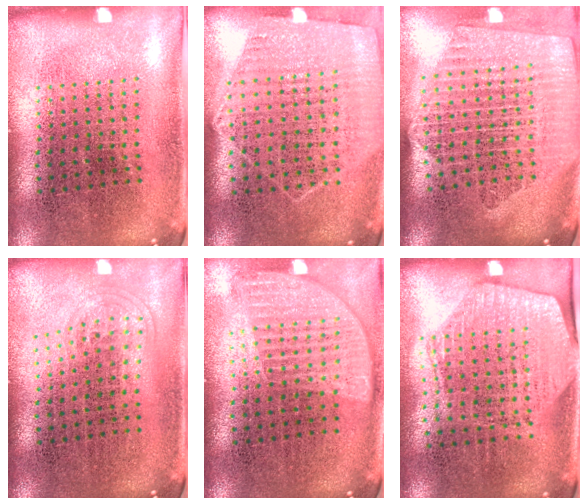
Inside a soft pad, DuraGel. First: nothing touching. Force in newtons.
{"total": 1.2, "press": 1.1, "slide": 0.4}
{"total": 2.3, "press": 2.0, "slide": 1.2}
{"total": 1.0, "press": 0.7, "slide": 0.8}
{"total": 1.1, "press": 1.1, "slide": 0.3}
{"total": 1.9, "press": 1.7, "slide": 0.8}